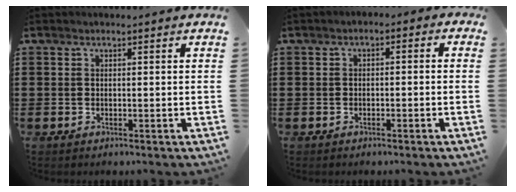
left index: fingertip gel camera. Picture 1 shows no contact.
{"total": 1.6, "force": [-1.5, 0.5, 0.3], "torque": [-0.020, 0.002, -0.036]}